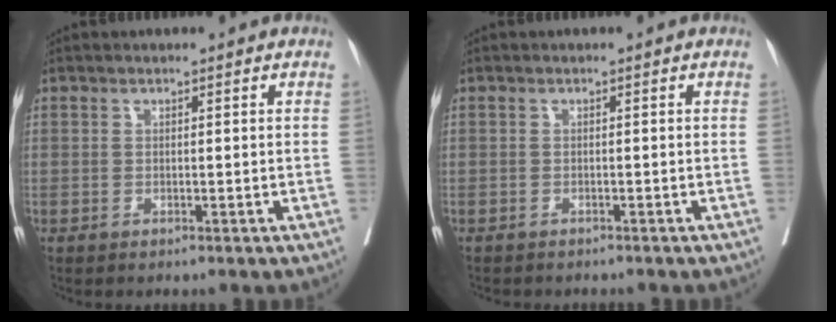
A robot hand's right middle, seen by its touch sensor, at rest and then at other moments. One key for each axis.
{"total": 3.5, "fx": -3.1, "fy": 1.1, "fz": 1.2, "tx": -0.021, "ty": -0.006, "tz": -0.037}